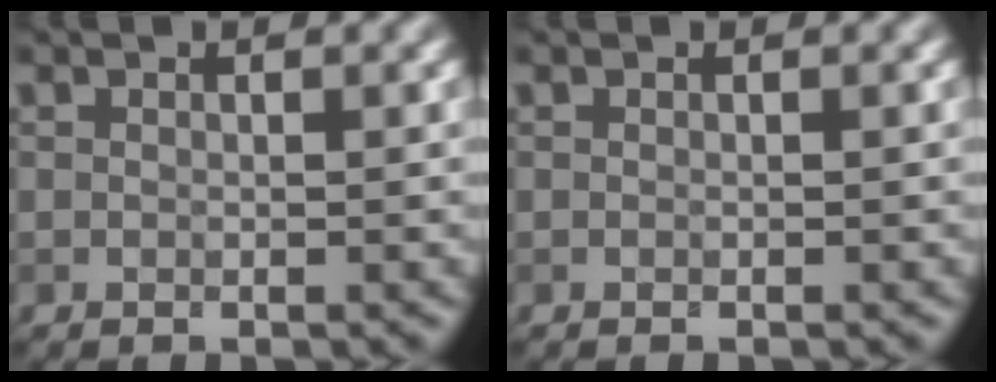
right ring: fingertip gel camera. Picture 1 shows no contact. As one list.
[{"total": 0.0}]